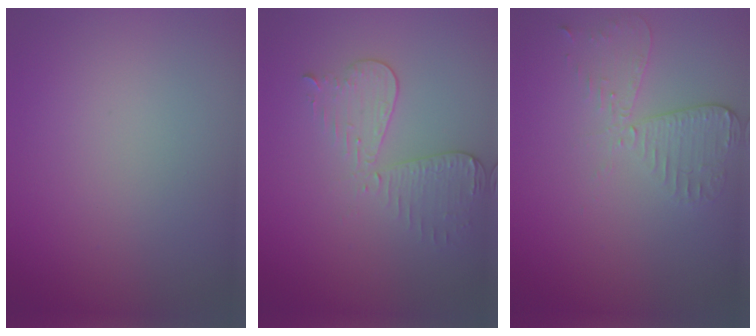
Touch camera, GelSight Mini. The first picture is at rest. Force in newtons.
{"total": 2.9, "press": 2.6, "slide": 1.4}
{"total": 2.9, "press": 2.6, "slide": 1.3}